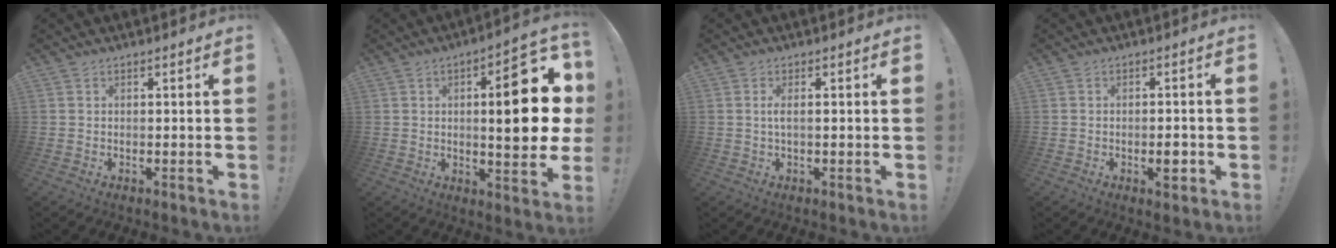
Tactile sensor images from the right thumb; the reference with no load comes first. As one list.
[{"total": 19.2, "force": [2.0, 6.0, 18.1], "torque": [-0.230, -0.009, 0.022]}, {"total": 2.5, "force": [0.0, 0.3, 2.5], "torque": [-0.063, 0.002, -0.003]}, {"total": 3.9, "force": [-1.6, 1.3, 3.3], "torque": [-0.040, 0.006, -0.028]}]